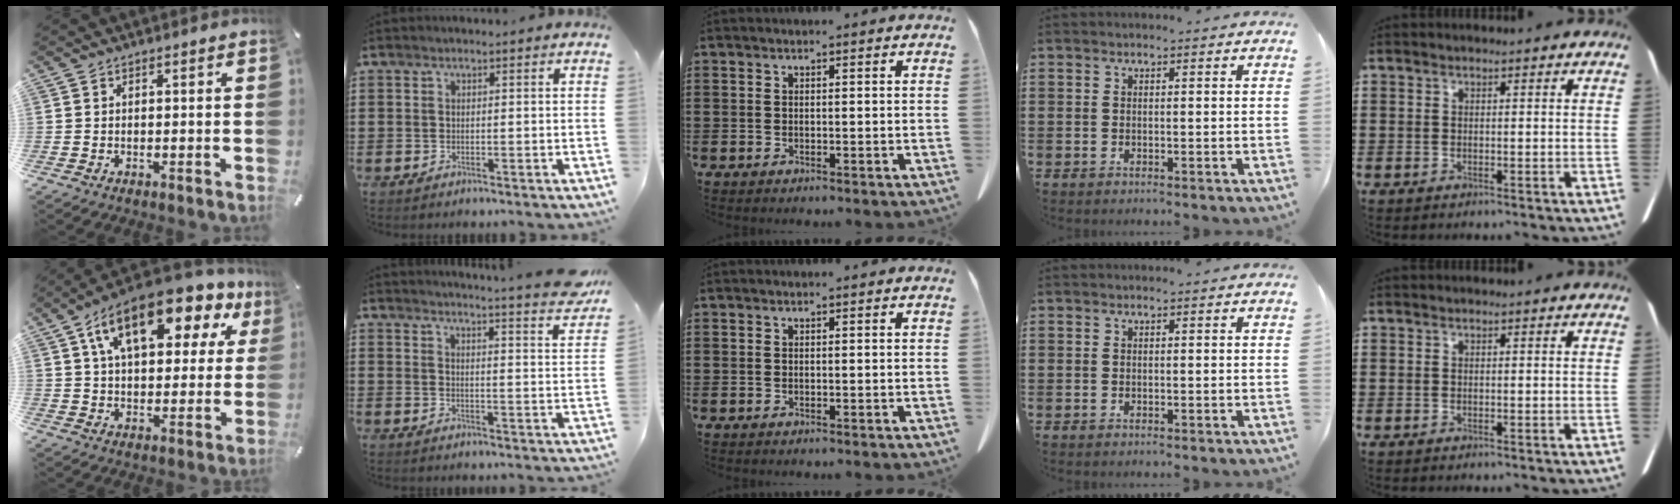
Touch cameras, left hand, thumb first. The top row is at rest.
{"thumb": {"total": 18.3, "force": [9.7, 8.9, 12.8], "torque": [-0.216, -0.033, 0.163]}, "index": {"total": 4.6, "force": [4.3, -1.0, 1.5], "torque": [-0.038, -0.038, 0.069]}}